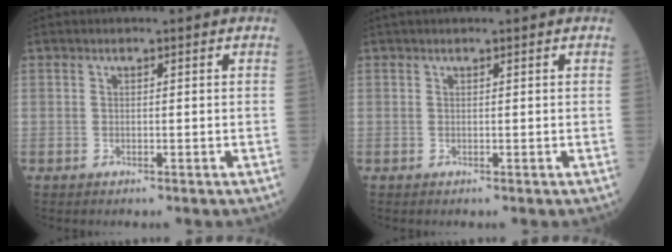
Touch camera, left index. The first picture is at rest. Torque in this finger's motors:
{"motor_torque": [0.22, -0.17, 0.06, 0.02]}